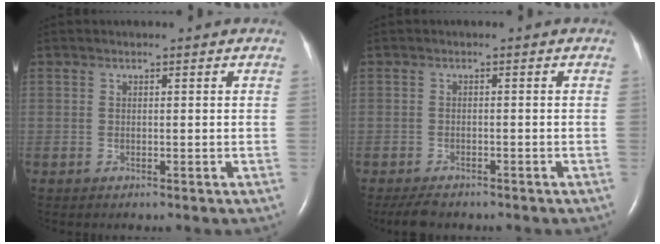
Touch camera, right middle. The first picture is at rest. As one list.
[{"total": 3.9, "force": [-3.3, 1.3, 1.7], "torque": [-0.034, -0.009, -0.052]}]